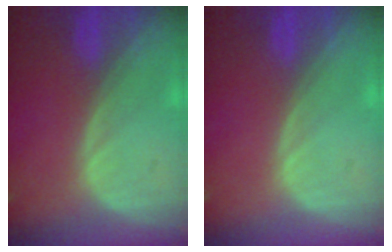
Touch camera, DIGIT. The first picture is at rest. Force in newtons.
{"total": 0.0}